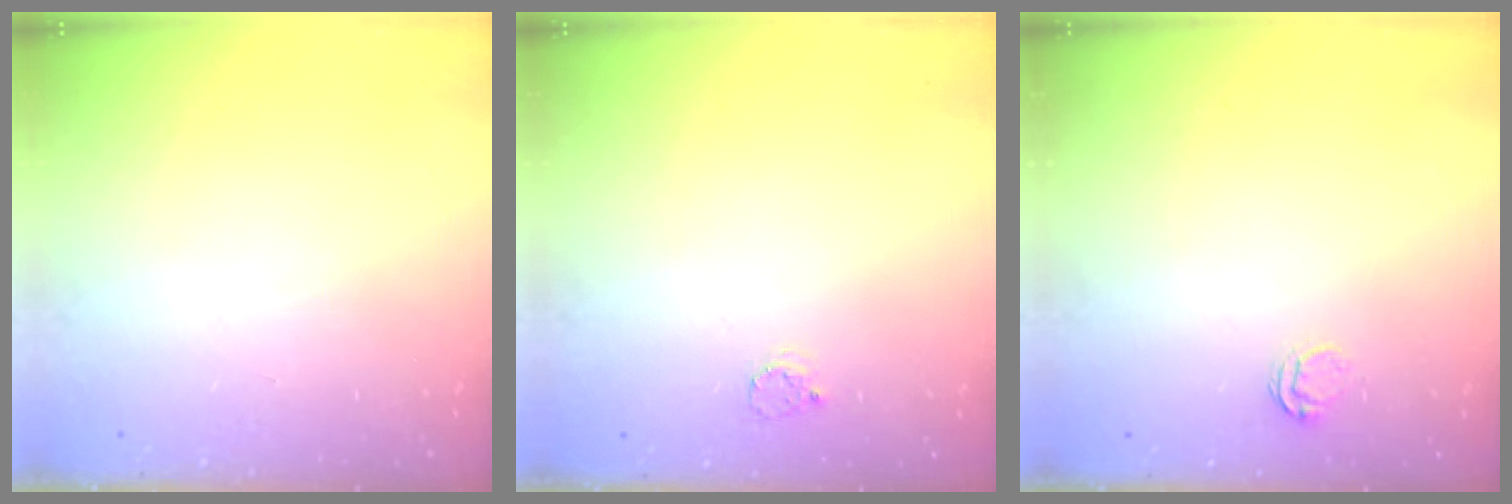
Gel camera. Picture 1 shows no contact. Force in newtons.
{"total": 2.4, "press": 2.4, "slide": 0.3}
{"total": 3.1, "press": 3.1, "slide": 0.3}